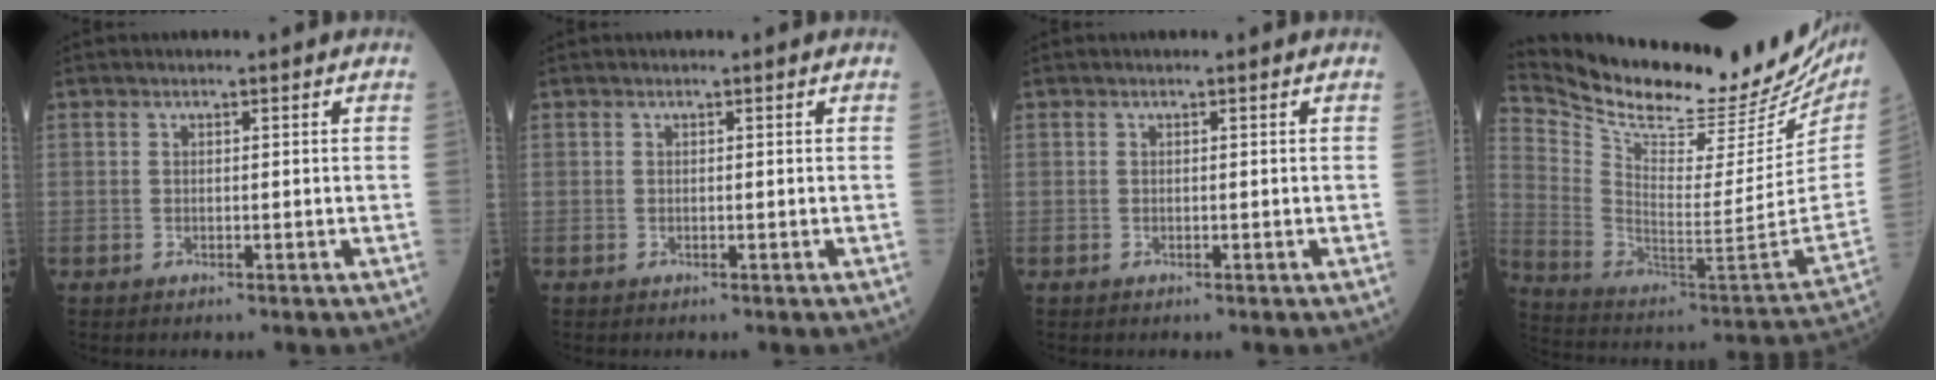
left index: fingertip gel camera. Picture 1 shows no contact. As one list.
[{"total": 0.0}, {"total": 0.0}, {"total": 29.2, "force": [26.2, 5.9, 11.4], "torque": [-0.207, -0.079, 0.371]}]